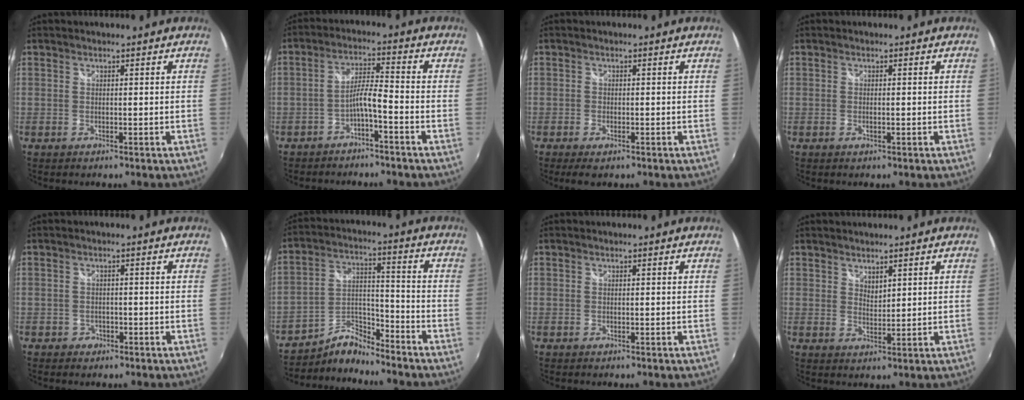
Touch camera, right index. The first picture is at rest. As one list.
[{"total": 4.6, "force": [-3.0, 0.2, 3.5], "torque": [-0.080, 0.011, -0.053]}, {"total": 3.1, "force": [-2.0, 1.2, 2.1], "torque": [-0.048, -0.008, -0.033]}, {"total": 1.0, "force": [-0.2, 0.1, 0.9], "torque": [-0.019, 0.000, -0.005]}, {"total": 2.0, "force": [-1.1, 1.6, 0.3], "torque": [-0.010, 0.003, -0.013]}, {"total": 7.5, "force": [-7.2, 1.7, 1.4], "torque": [-0.033, 0.035, -0.145]}, {"total": 0.0}, {"total": 2.3, "force": [1.9, 0.9, 0.8], "torque": [-0.010, -0.001, 0.034]}]